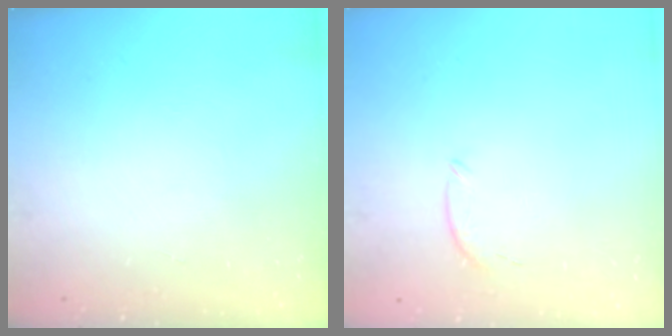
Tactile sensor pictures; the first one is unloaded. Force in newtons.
{"total": 6.5, "press": 6.4, "slide": 1.4}